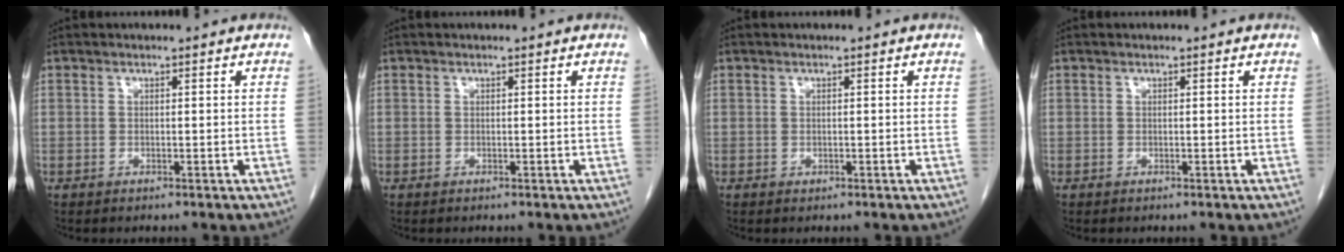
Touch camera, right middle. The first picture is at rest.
{"total": 0.0}
{"total": 0.0}
{"total": 0.0}